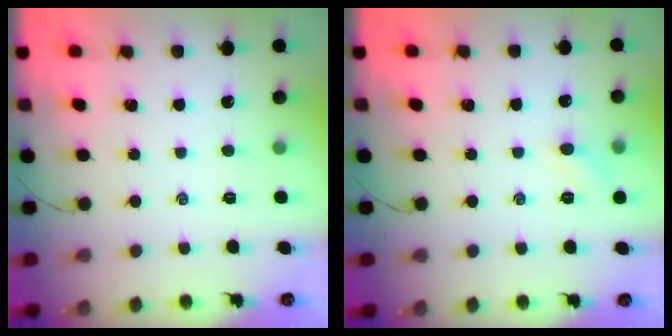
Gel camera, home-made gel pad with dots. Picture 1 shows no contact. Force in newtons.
{"total": 4.8, "press": 4.5, "slide": 1.5}